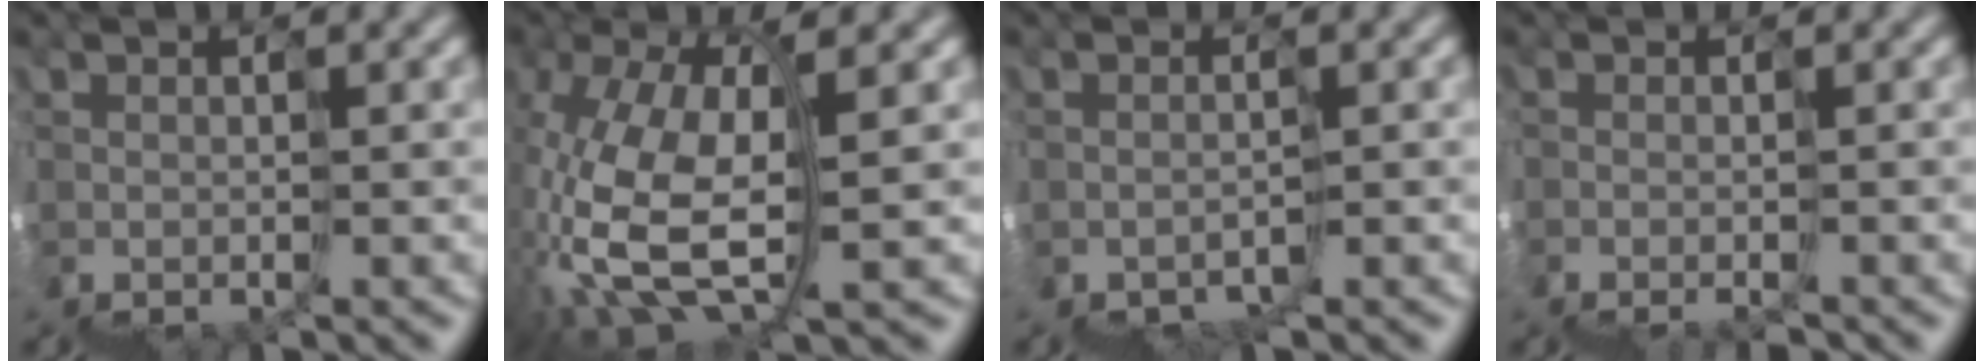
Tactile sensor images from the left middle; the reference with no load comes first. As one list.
[{"total": 7.2, "force": [-0.2, 3.3, 6.4], "torque": [-0.169, 0.010, 0.001]}, {"total": 2.2, "force": [-2.2, -0.3, -0.3], "torque": [-0.005, -0.003, -0.046]}, {"total": 3.3, "force": [-2.4, 0.9, 2.1], "torque": [-0.019, -0.019, -0.028]}]